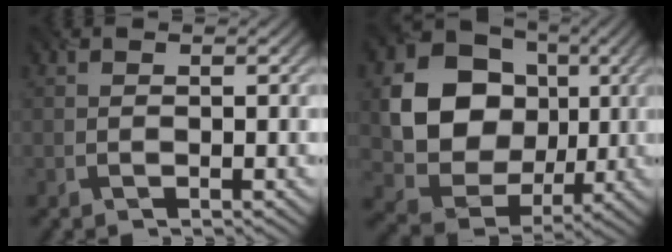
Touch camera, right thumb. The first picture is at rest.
{"total": 13.3, "force": [1.7, 11.2, 6.9], "torque": [-0.148, -0.004, 0.027]}